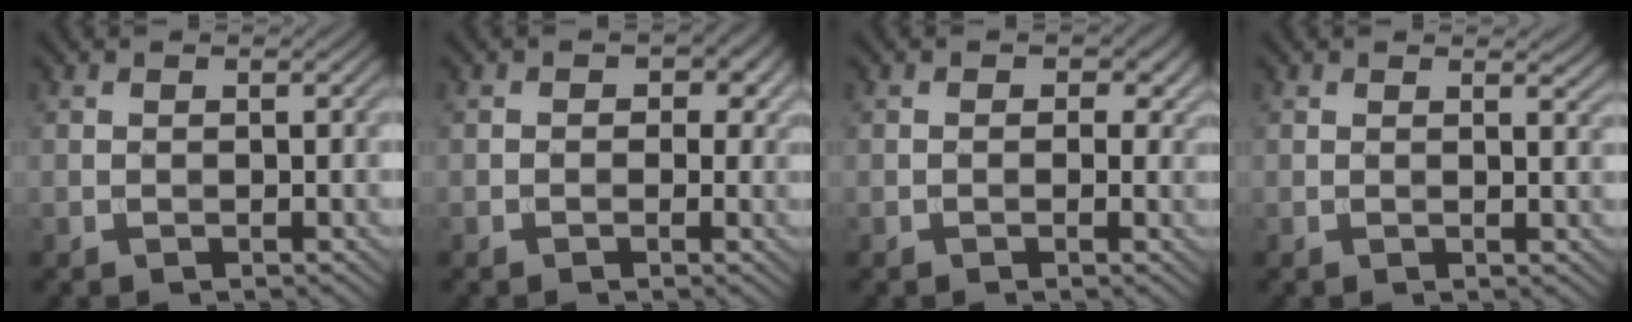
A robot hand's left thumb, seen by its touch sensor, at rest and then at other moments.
{"total": 2.5, "force": [0.4, 2.0, 1.4], "torque": [-0.019, -0.001, -0.001]}
{"total": 1.9, "force": [0.3, 1.5, 1.2], "torque": [-0.019, -0.007, 0.000]}
{"total": 1.4, "force": [1.1, 0.3, 0.9], "torque": [-0.012, -0.006, 0.019]}